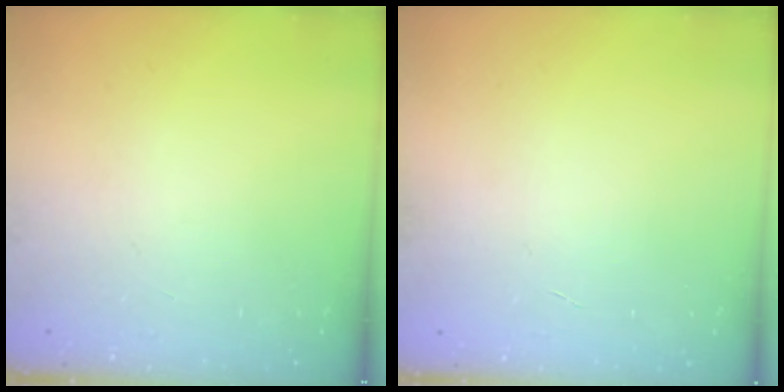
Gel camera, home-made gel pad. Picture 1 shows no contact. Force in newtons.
{"total": 0.0}